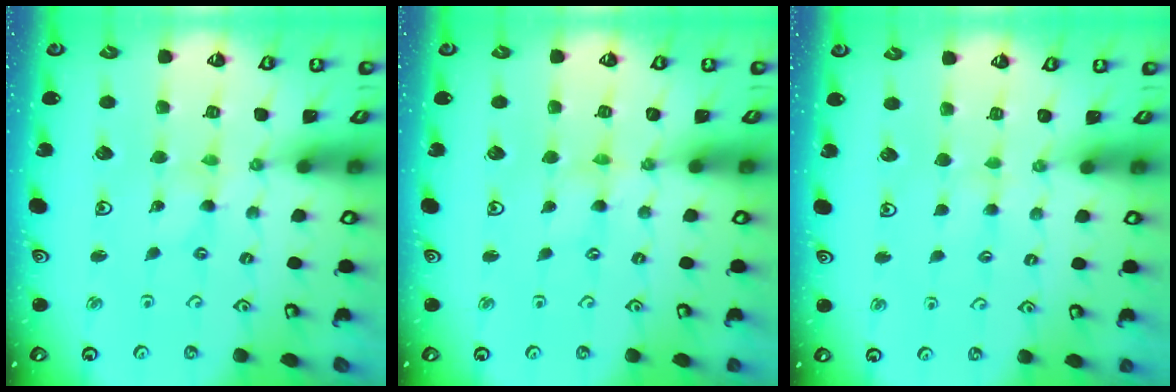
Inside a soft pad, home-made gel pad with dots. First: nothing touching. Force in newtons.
{"total": 0.0}
{"total": 2.2, "press": 2.2, "slide": 0.4}